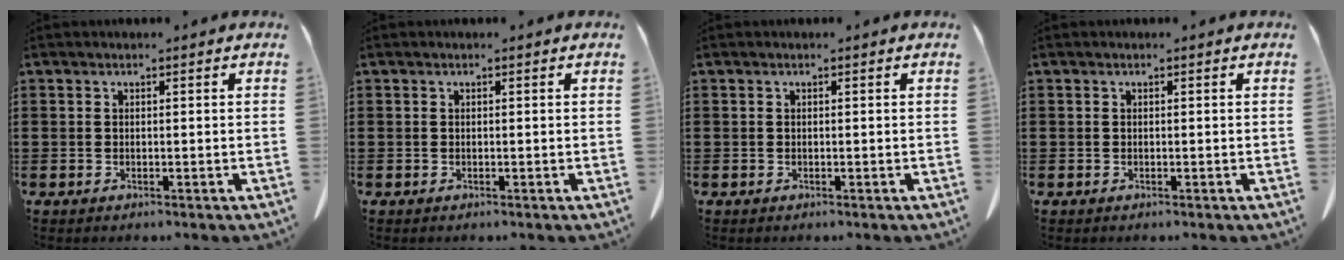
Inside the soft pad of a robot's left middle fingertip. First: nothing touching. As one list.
[{"total": 0.0}, {"total": 0.0}, {"total": 0.0}]